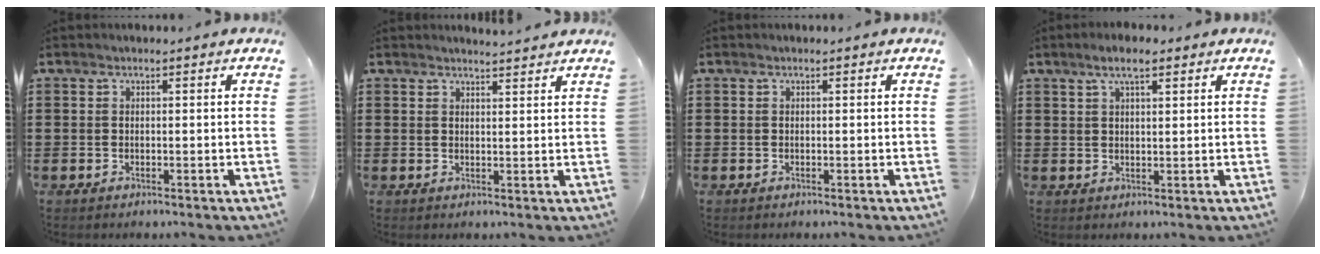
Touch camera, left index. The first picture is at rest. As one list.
[{"total": 2.0, "force": [2.0, -0.2, 0.1], "torque": [-0.008, -0.004, 0.039]}, {"total": 0.0}, {"total": 4.0, "force": [2.5, 0.9, 2.9], "torque": [-0.061, 0.005, 0.044]}]